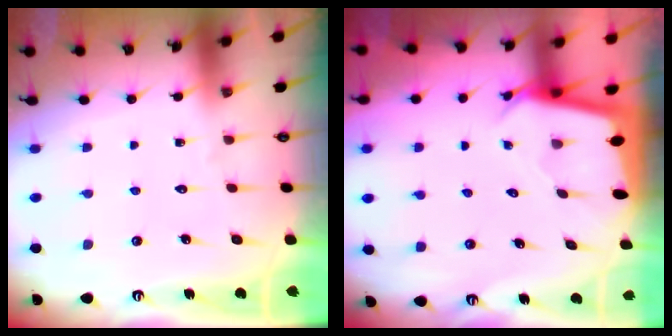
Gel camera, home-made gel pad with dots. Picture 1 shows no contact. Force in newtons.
{"total": 2.5, "press": 2.5, "slide": 0.2}